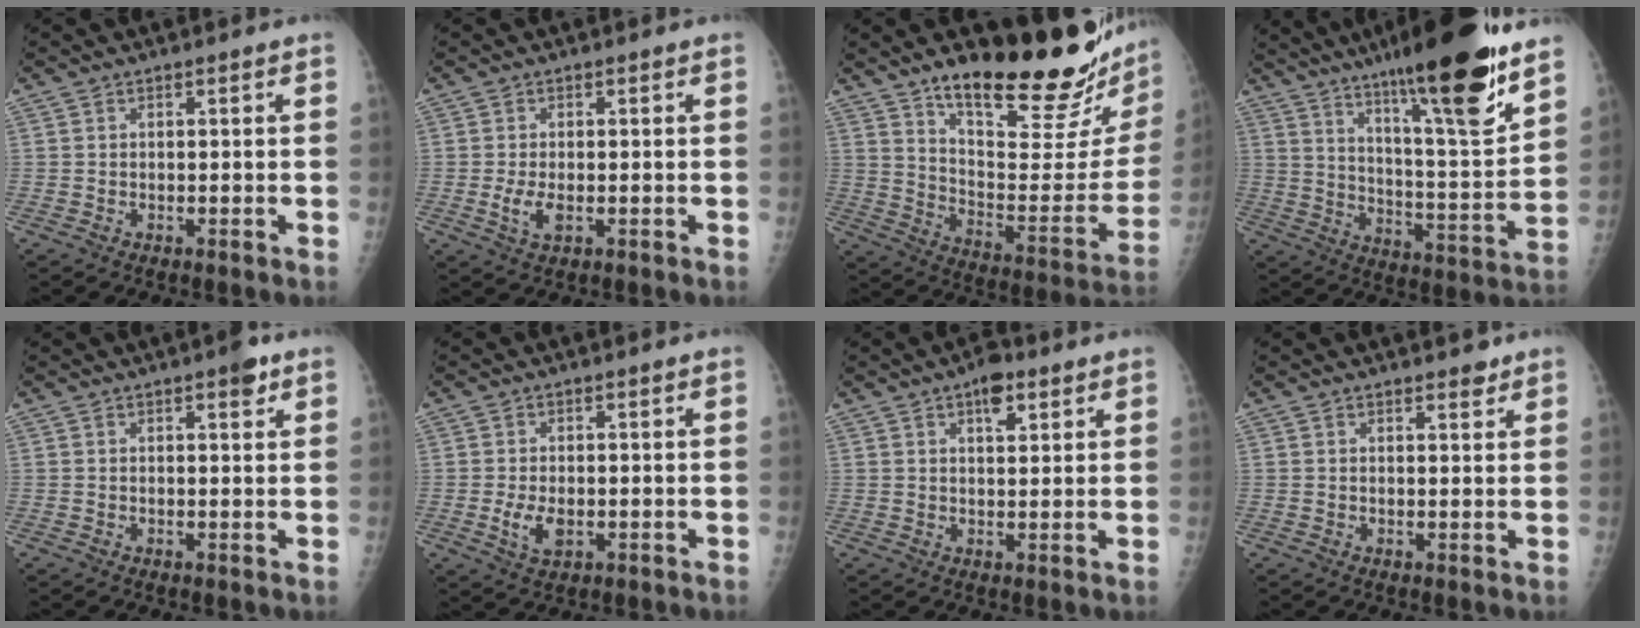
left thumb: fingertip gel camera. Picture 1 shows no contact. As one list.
[{"total": 3.5, "force": [-0.6, 1.8, 2.9], "torque": [-0.063, -0.007, -0.009]}, {"total": 26.7, "force": [21.0, 6.1, 15.2], "torque": [-0.181, -0.142, 0.305]}, {"total": 23.2, "force": [15.6, 2.9, 16.9], "torque": [-0.240, -0.070, 0.253]}, {"total": 2.8, "force": [1.7, 1.0, 2.0], "torque": [-0.018, -0.006, 0.020]}, {"total": 4.3, "force": [-0.7, 2.6, 3.4], "torque": [-0.063, -0.006, -0.008]}, {"total": 5.2, "force": [2.9, 2.5, 3.5], "torque": [-0.034, -0.011, 0.040]}, {"total": 2.2, "force": [1.8, 0.8, 0.9], "torque": [-0.001, -0.011, 0.022]}]